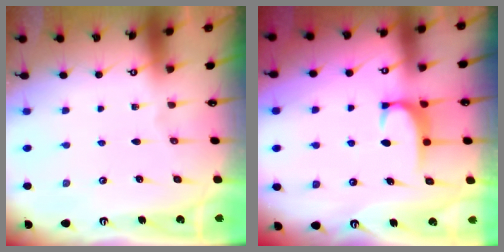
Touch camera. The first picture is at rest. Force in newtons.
{"total": 1.6, "press": 1.5, "slide": 0.5}